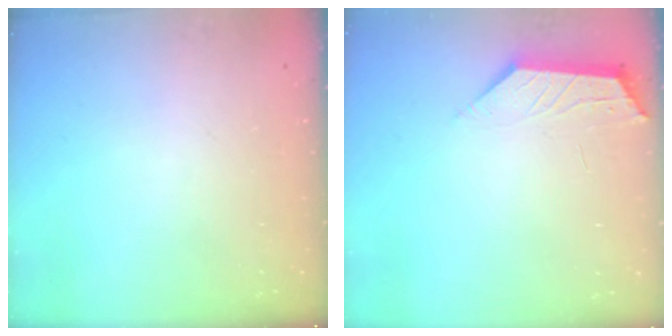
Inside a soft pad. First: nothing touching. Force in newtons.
{"total": 2.0, "press": 2.0, "slide": 0.4}